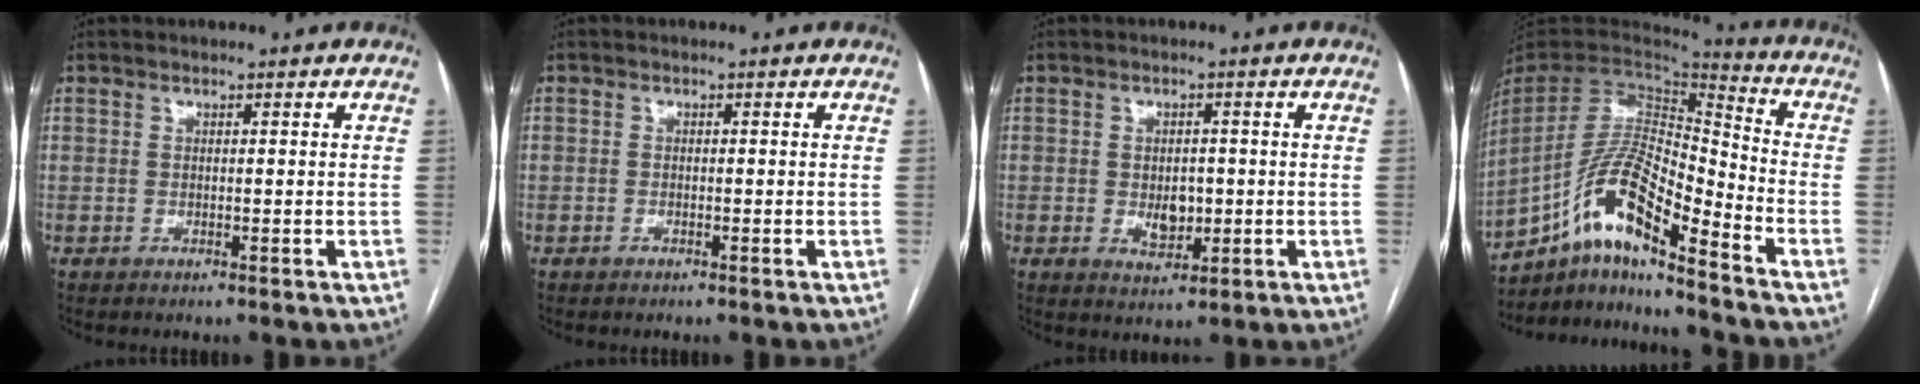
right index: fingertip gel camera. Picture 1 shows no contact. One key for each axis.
{"total": 0.8, "fx": -0.3, "fy": 0.7, "fz": 0.0, "tx": 0.004, "ty": 0.006, "tz": -0.008}
{"total": 4.0, "fx": -0.5, "fy": 2.5, "fz": 3.1, "tx": -0.044, "ty": -0.001, "tz": 0.001}
{"total": 16.0, "fx": -10.1, "fy": 2.9, "fz": 12.0, "tx": -0.238, "ty": 0.012, "tz": -0.182}